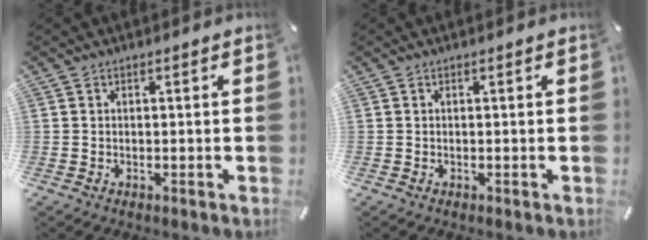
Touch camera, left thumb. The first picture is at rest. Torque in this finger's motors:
{"motor_torque": [-0.09, 0.09, -0.06, 0.07, 0.00]}